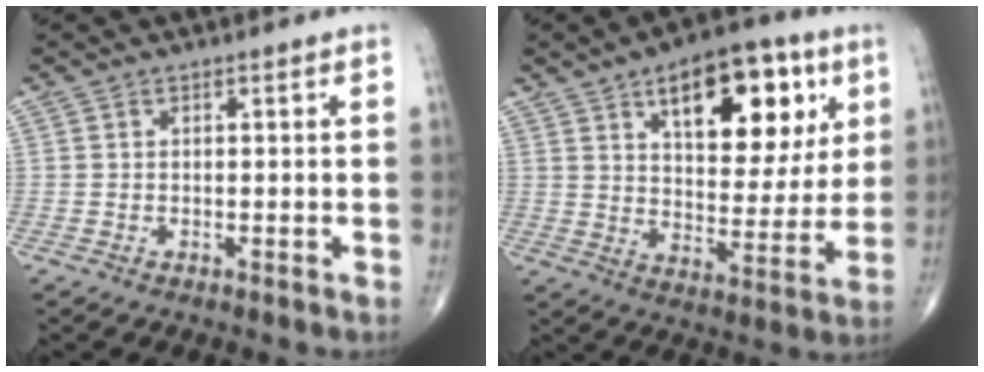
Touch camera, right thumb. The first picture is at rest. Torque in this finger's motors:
{"motor_torque": [-1.45, 2.66, 1.34, 1.43, 0.39]}